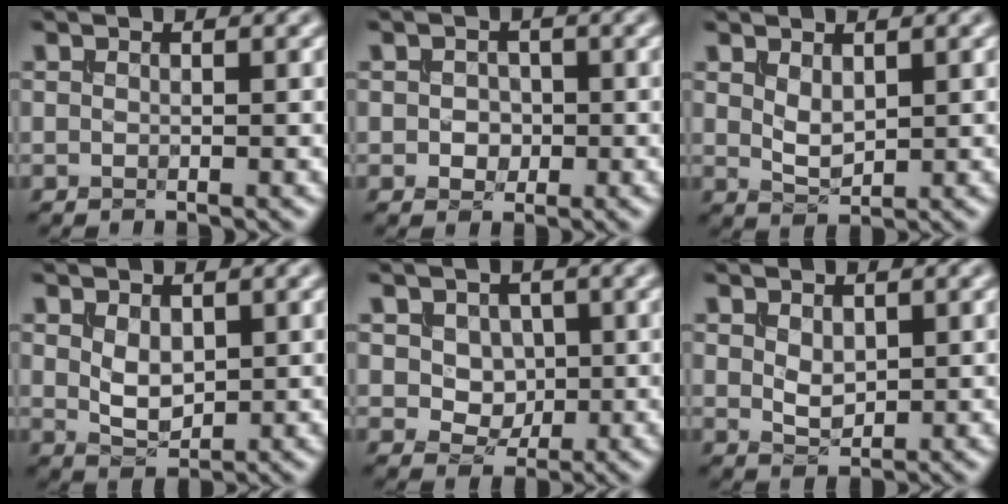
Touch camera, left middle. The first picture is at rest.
{"total": 1.6, "force": [-0.2, 1.3, 0.8], "torque": [-0.014, -0.002, -0.007]}
{"total": 1.9, "force": [0.7, 1.0, 1.4], "torque": [-0.034, -0.004, 0.019]}
{"total": 2.4, "force": [0.5, 1.5, 1.9], "torque": [-0.039, -0.003, 0.014]}
{"total": 3.1, "force": [0.7, 2.5, 1.7], "torque": [-0.039, -0.009, 0.021]}
{"total": 1.7, "force": [0.4, 1.1, 1.3], "torque": [-0.027, -0.003, 0.012]}